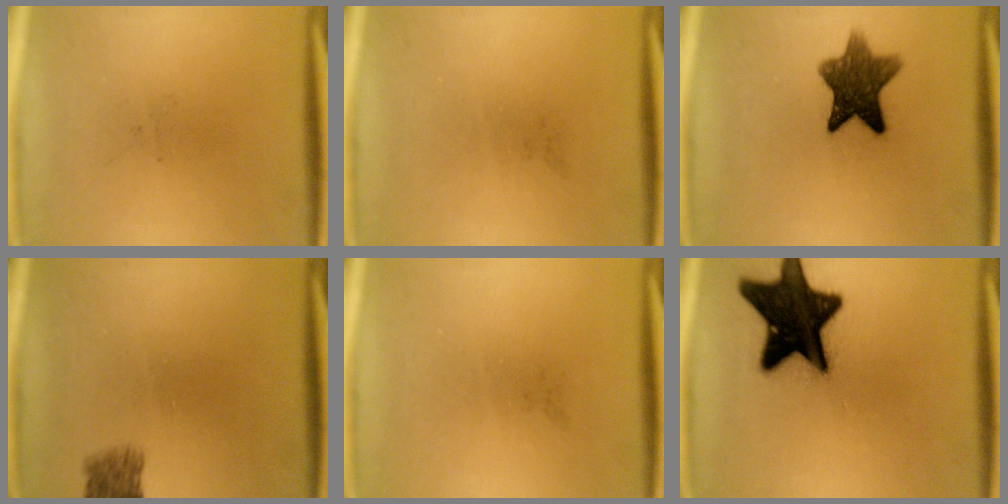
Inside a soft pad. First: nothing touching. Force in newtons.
{"total": 0.0}
{"total": 9.7}
{"total": 2.9}
{"total": 0.0}
{"total": 20.0}